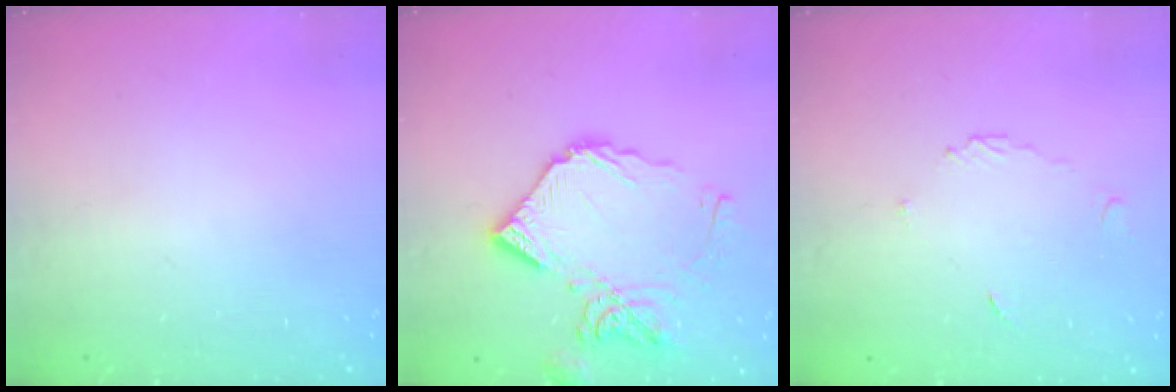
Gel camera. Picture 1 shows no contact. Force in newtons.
{"total": 15.1, "press": 15.0, "slide": 1.9}
{"total": 3.8, "press": 3.8, "slide": 0.4}